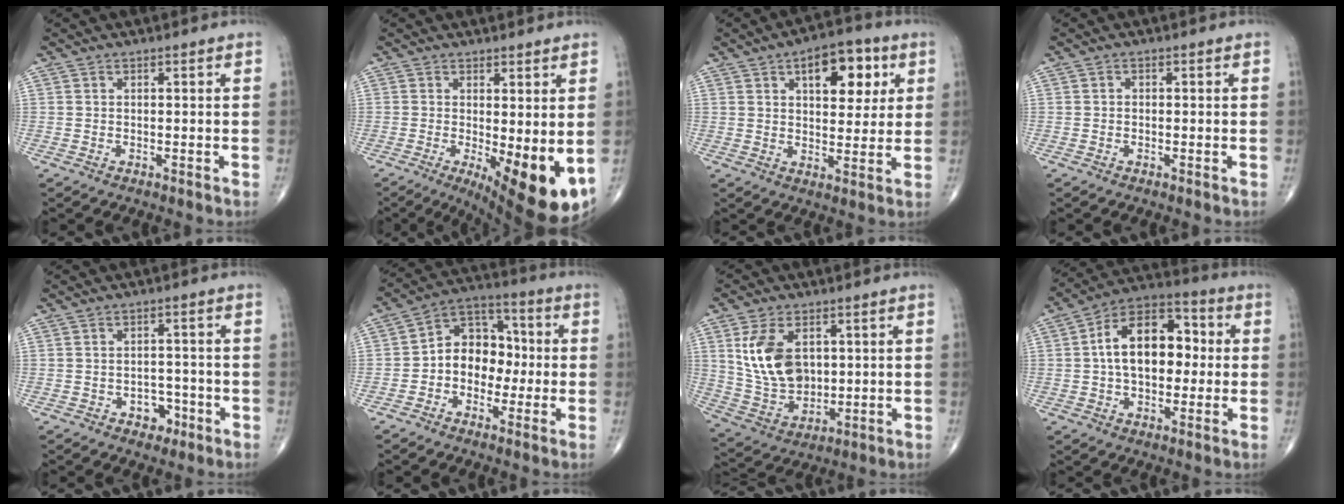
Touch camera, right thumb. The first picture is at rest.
{"total": 13.0, "force": [-2.3, 4.1, 12.1], "torque": [-0.168, -0.030, -0.018]}
{"total": 12.1, "force": [4.8, 6.5, 9.0], "torque": [-0.087, -0.009, 0.066]}
{"total": 0.5, "force": [-0.2, 0.5, 0.2], "torque": [0.004, 0.003, -0.007]}
{"total": 3.9, "force": [-1.9, 2.9, 1.9], "torque": [-0.002, 0.017, -0.024]}
{"total": 11.0, "force": [-1.2, 8.6, 6.8], "torque": [-0.064, 0.043, -0.035]}
{"total": 12.7, "force": [3.1, 8.4, 9.1], "torque": [-0.154, -0.014, 0.073]}
{"total": 15.9, "force": [1.2, 9.9, 12.4], "torque": [-0.169, 0.035, 0.008]}